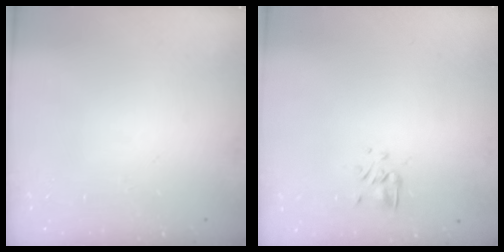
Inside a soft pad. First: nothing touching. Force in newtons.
{"total": 2.5, "press": 2.3, "slide": 1.0}